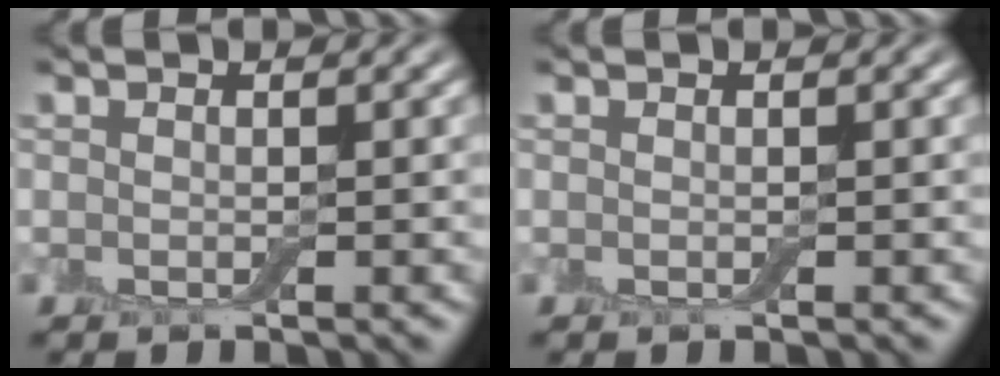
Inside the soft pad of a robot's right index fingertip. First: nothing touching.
{"total": 0.0}